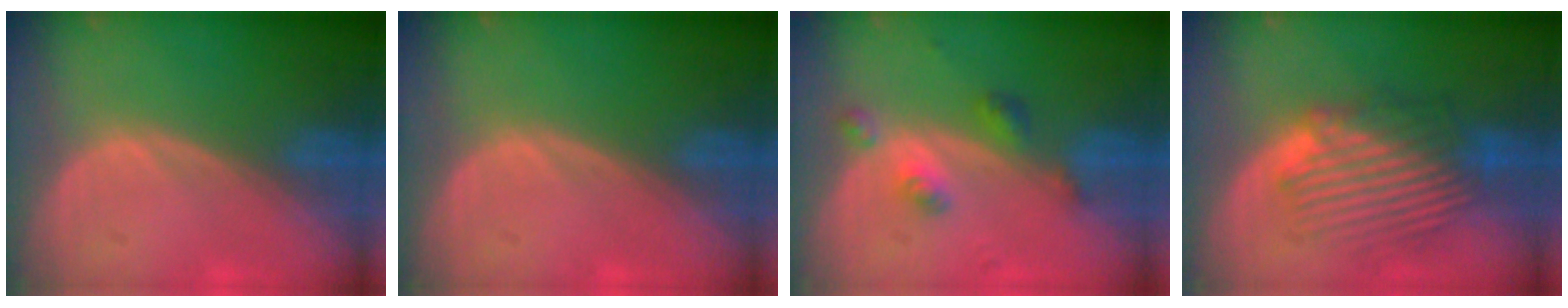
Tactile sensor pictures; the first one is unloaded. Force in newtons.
{"total": 0.0}
{"total": 4.6, "press": 4.2, "slide": 1.7}
{"total": 8.9, "press": 8.5, "slide": 2.7}